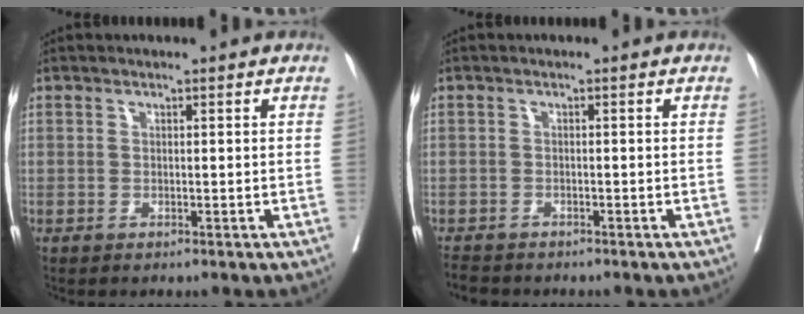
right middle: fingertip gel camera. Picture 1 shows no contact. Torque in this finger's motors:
{"motor_torque": [0.60, -0.80, 0.12, 0.04]}